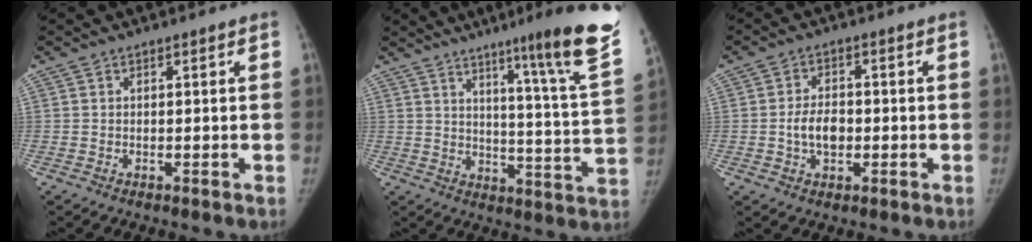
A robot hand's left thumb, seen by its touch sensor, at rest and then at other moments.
{"total": 20.5, "force": [13.1, 0.4, 15.8], "torque": [-0.195, -0.085, 0.175]}
{"total": 5.7, "force": [-0.8, 3.8, 4.1], "torque": [-0.064, 0.010, -0.017]}